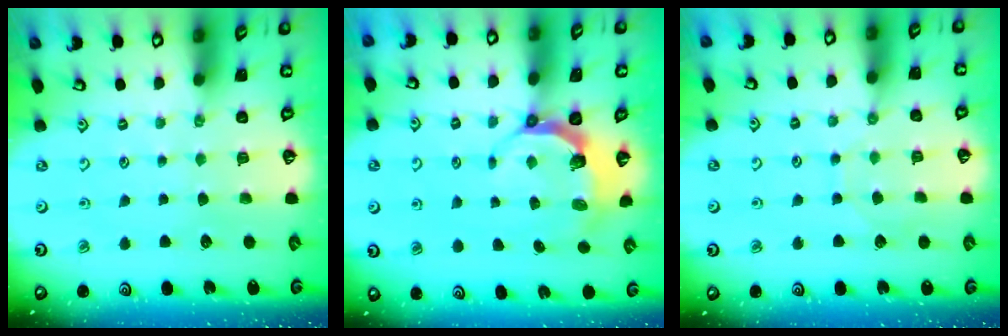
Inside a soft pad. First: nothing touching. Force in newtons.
{"total": 5.8, "press": 4.6, "slide": 3.4}
{"total": 5.0, "press": 4.9, "slide": 0.5}